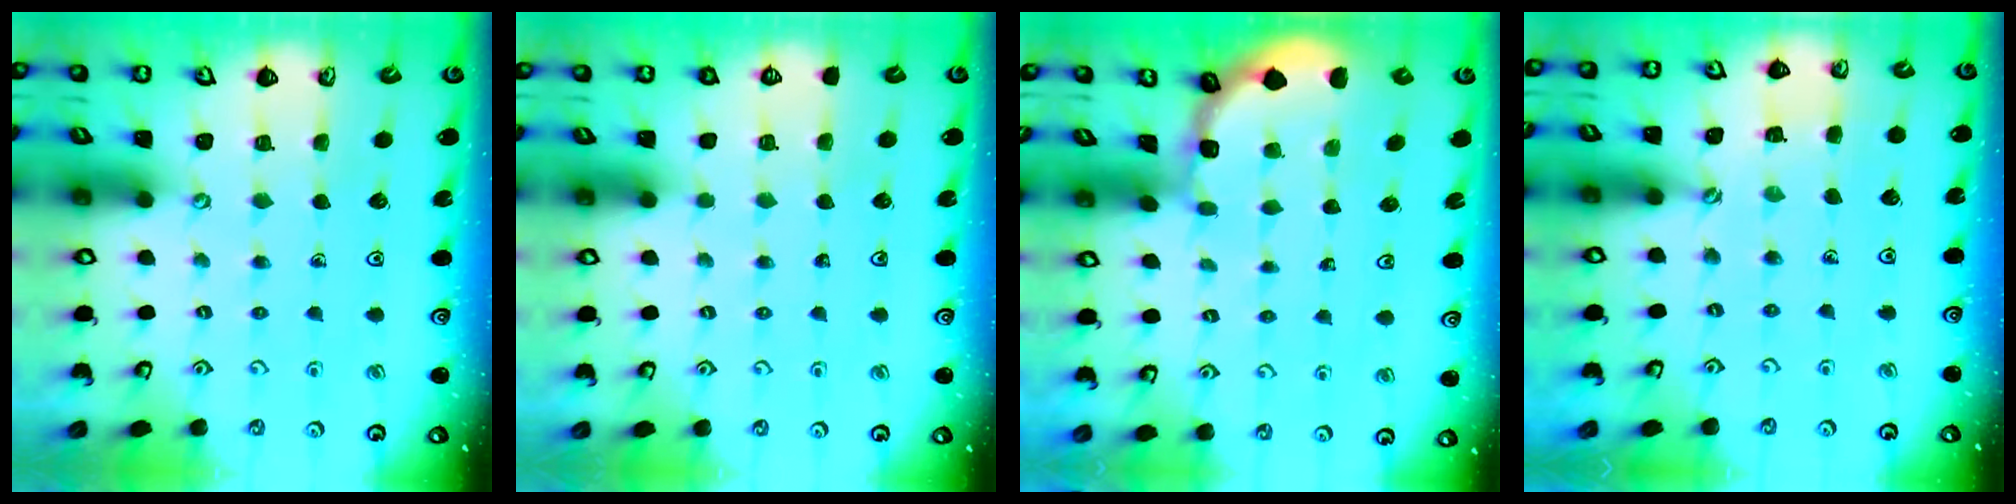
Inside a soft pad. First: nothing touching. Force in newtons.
{"total": 0.0}
{"total": 1.1, "press": 1.1, "slide": 0.1}
{"total": 2.7, "press": 2.7, "slide": 0.4}